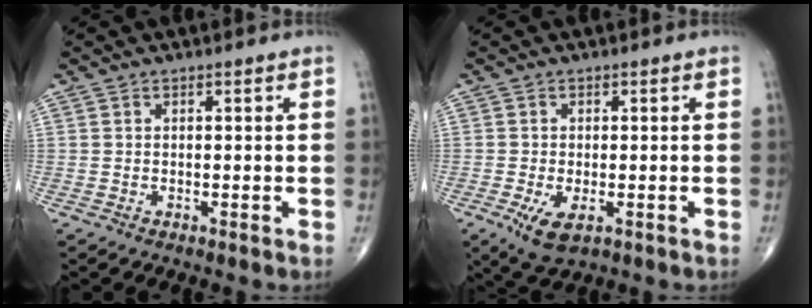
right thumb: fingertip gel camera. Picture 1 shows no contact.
{"total": 5.0, "force": [-1.8, 2.3, 4.1], "torque": [-0.078, -0.012, -0.027]}